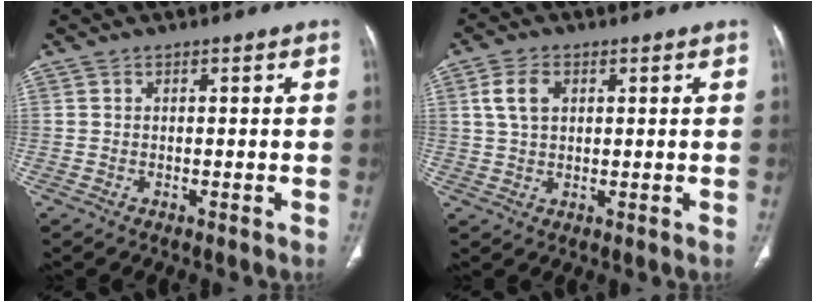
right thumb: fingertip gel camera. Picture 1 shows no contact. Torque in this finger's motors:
{"motor_torque": [0.07, 0.05, 0.70, 0.21, 0.04]}